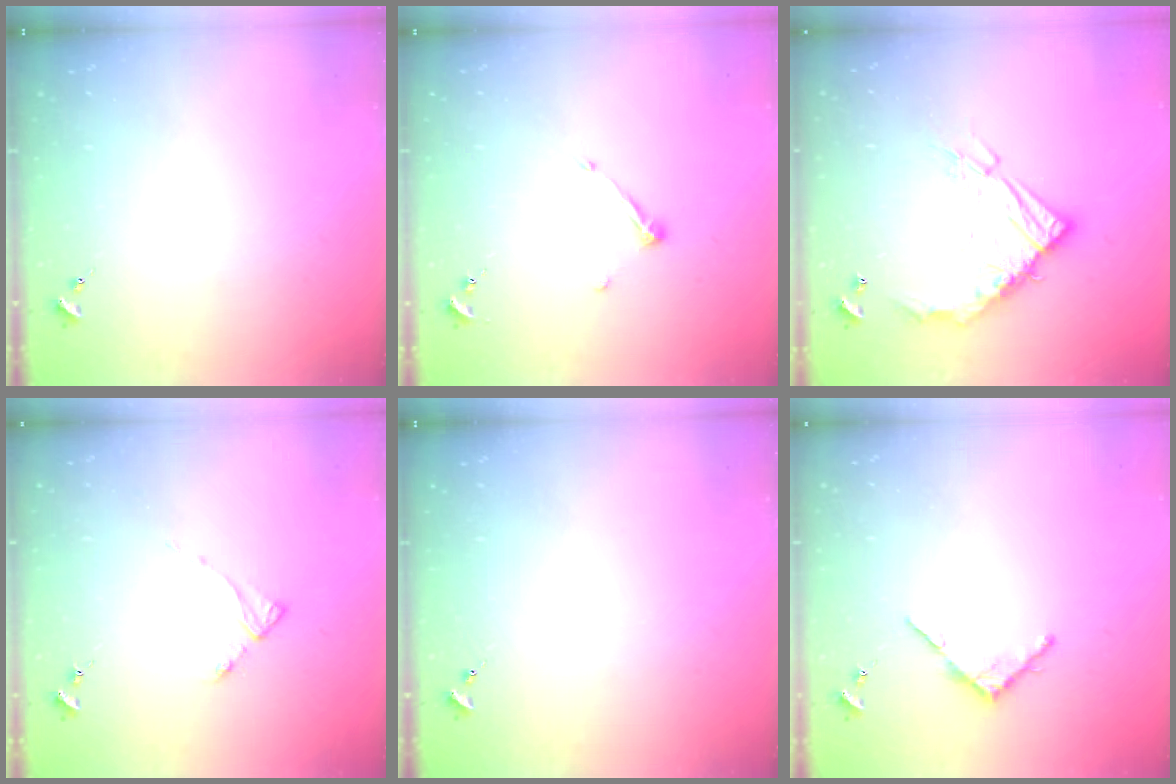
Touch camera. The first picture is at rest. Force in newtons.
{"total": 5.8, "press": 5.8, "slide": 0.7}
{"total": 16.2, "press": 16.2, "slide": 1.4}
{"total": 2.9, "press": 2.8, "slide": 0.4}
{"total": 0.0}
{"total": 4.9, "press": 4.9, "slide": 0.5}